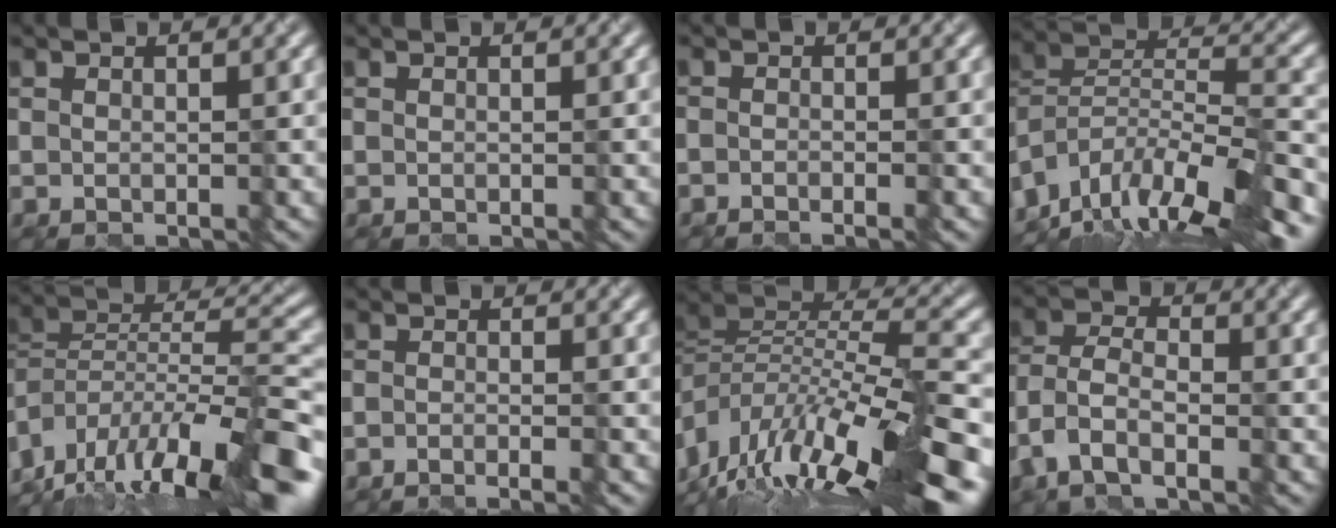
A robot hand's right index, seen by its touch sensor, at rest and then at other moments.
{"total": 0.0}
{"total": 1.8, "force": [-1.0, 0.8, 1.3], "torque": [0.002, -0.004, -0.019]}
{"total": 14.9, "force": [-11.7, 4.2, 8.1], "torque": [-0.139, 0.021, -0.188]}
{"total": 15.8, "force": [-10.6, 5.2, 10.6], "torque": [-0.168, 0.032, -0.173]}
{"total": 2.8, "force": [-1.8, 1.0, 1.8], "torque": [-0.005, -0.003, -0.030]}
{"total": 14.2, "force": [-5.5, 4.2, 12.4], "torque": [-0.211, 0.020, -0.088]}
{"total": 4.9, "force": [-3.1, 2.4, 2.9], "torque": [-0.072, -0.002, -0.068]}